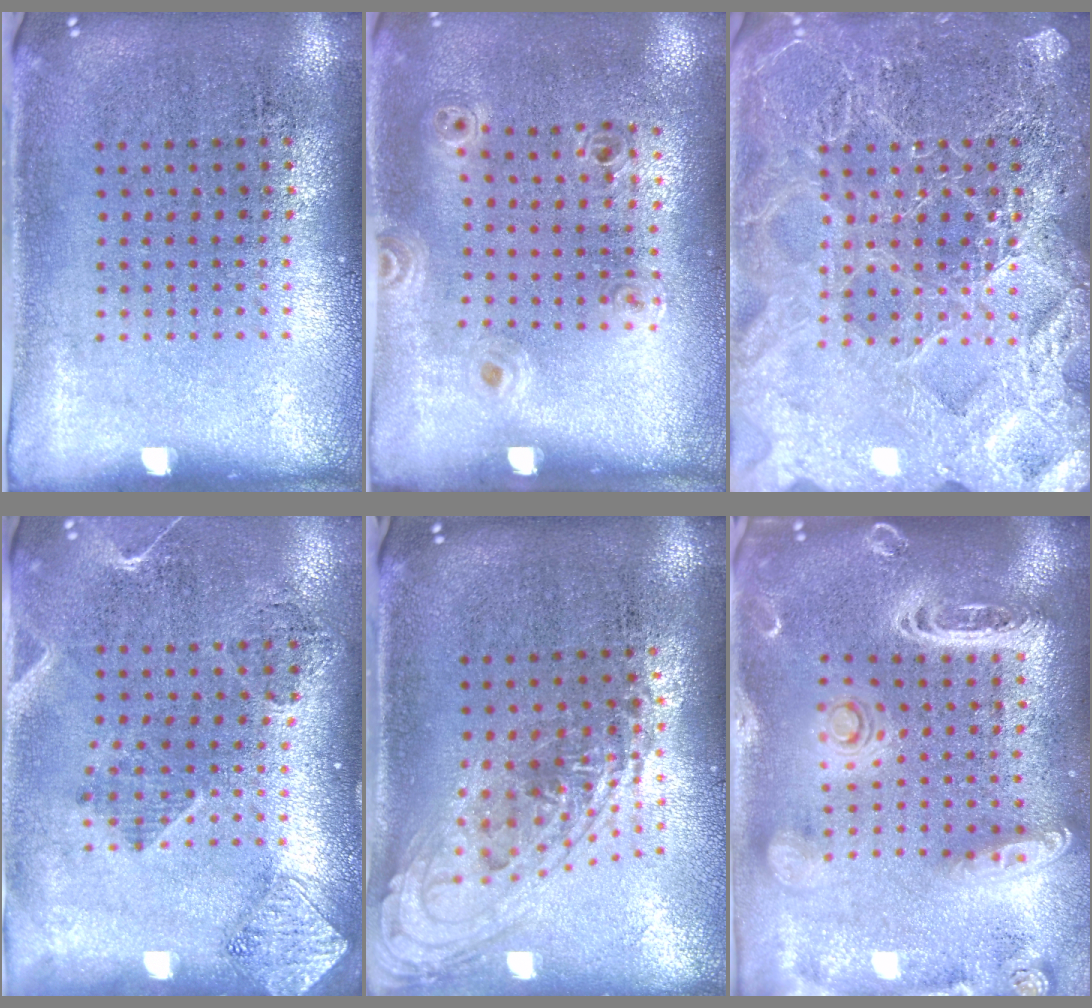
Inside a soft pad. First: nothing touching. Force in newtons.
{"total": 1.0, "press": 1.0, "slide": 0.2}
{"total": 6.2, "press": 6.2, "slide": 0.8}
{"total": 1.8, "press": 1.6, "slide": 0.8}
{"total": 1.5, "press": 1.3, "slide": 0.7}
{"total": 3.0, "press": 2.5, "slide": 1.6}